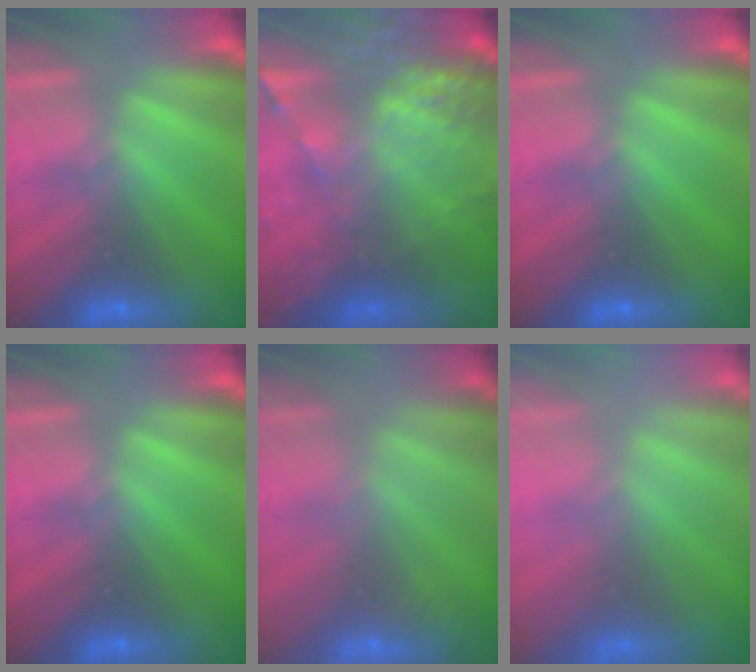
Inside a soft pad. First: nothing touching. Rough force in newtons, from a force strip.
{"total": 9.2}
{"total": 0.0}
{"total": 0.0}
{"total": 2.4}
{"total": 11.8}